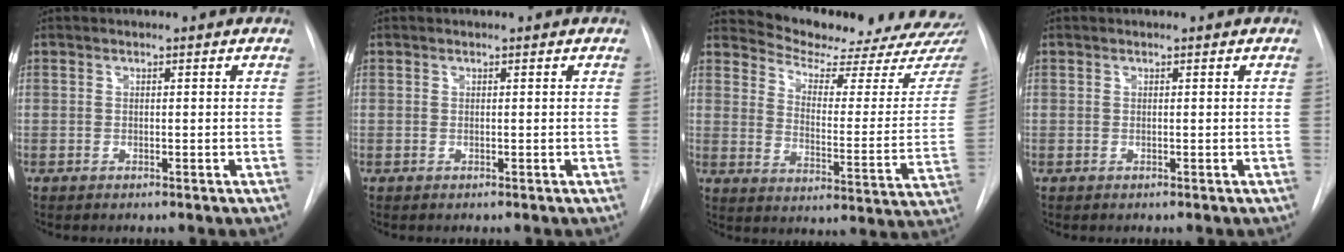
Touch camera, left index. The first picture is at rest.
{"total": 0.0}
{"total": 20.9, "force": [19.8, 2.2, 6.3], "torque": [-0.088, -0.099, 0.246]}
{"total": 0.0}